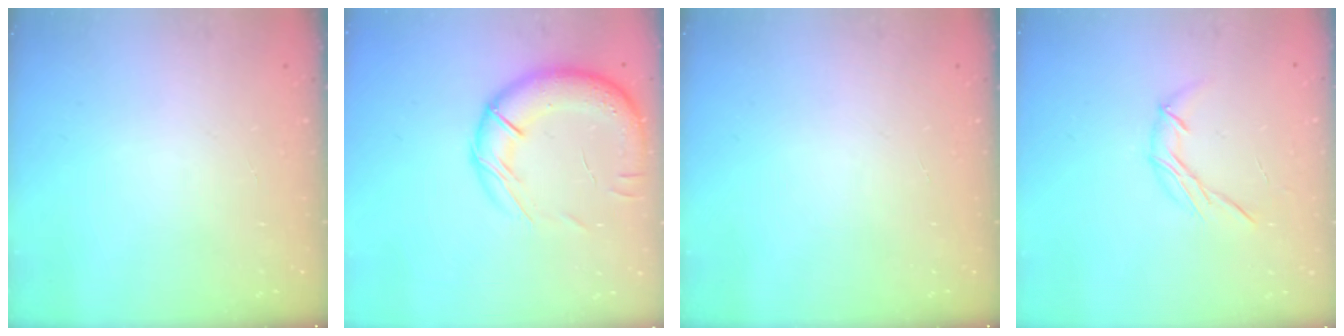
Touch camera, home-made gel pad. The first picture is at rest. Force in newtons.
{"total": 18.0, "press": 17.5, "slide": 4.5}
{"total": 0.0}
{"total": 6.8, "press": 6.8, "slide": 0.3}